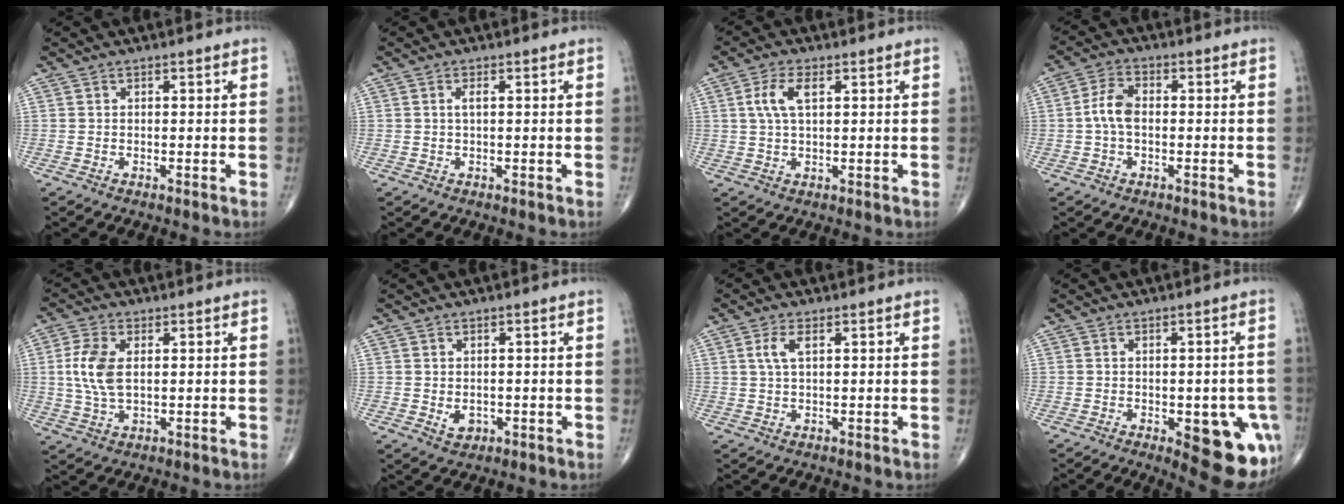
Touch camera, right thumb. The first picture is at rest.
{"total": 1.2, "force": [0.2, 0.3, 1.1], "torque": [-0.027, 0.002, 0.003]}
{"total": 5.3, "force": [1.6, 2.4, 4.5], "torque": [-0.101, 0.006, 0.032]}
{"total": 5.1, "force": [-0.4, 3.0, 4.2], "torque": [-0.086, 0.016, -0.015]}
{"total": 7.9, "force": [1.0, 4.3, 6.5], "torque": [-0.148, -0.001, 0.022]}
{"total": 2.7, "force": [-0.5, 2.0, 1.7], "torque": [-0.016, 0.000, 0.000]}
{"total": 3.4, "force": [1.1, 1.4, 2.8], "torque": [-0.065, 0.005, 0.023]}
{"total": 14.2, "force": [-5.0, 6.0, 11.8], "torque": [-0.099, 0.007, -0.044]}